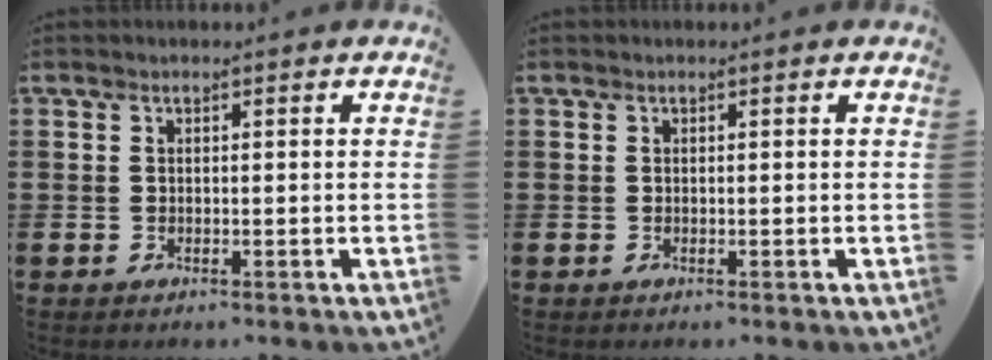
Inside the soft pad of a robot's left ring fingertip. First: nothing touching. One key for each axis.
{"total": 0.0}